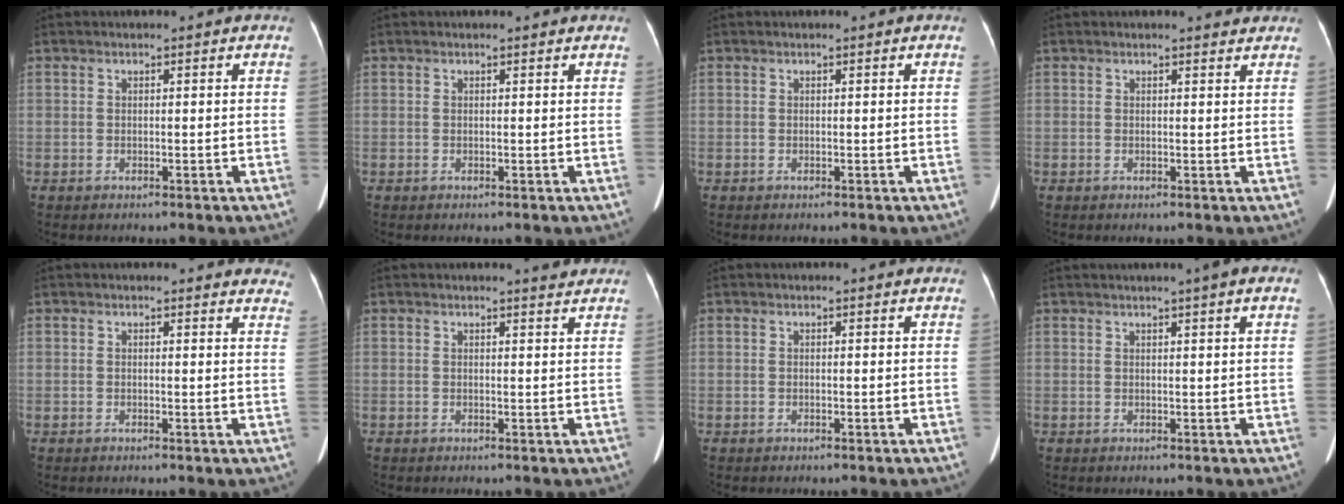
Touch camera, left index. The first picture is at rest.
{"total": 1.0, "force": [1.0, 0.2, 0.2], "torque": [-0.014, 0.003, 0.007]}
{"total": 0.0}
{"total": 1.6, "force": [1.5, 0.4, 0.1], "torque": [-0.007, -0.002, 0.009]}
{"total": 9.7, "force": [9.3, 2.3, 1.7], "torque": [0.017, -0.029, 0.066]}
{"total": 2.2, "force": [2.1, -0.1, 0.4], "torque": [-0.009, -0.008, 0.021]}
{"total": 0.6, "force": [0.6, 0.1, 0.1], "torque": [-0.007, 0.000, 0.002]}
{"total": 3.7, "force": [2.6, -0.4, 2.6], "torque": [-0.037, 0.016, 0.034]}